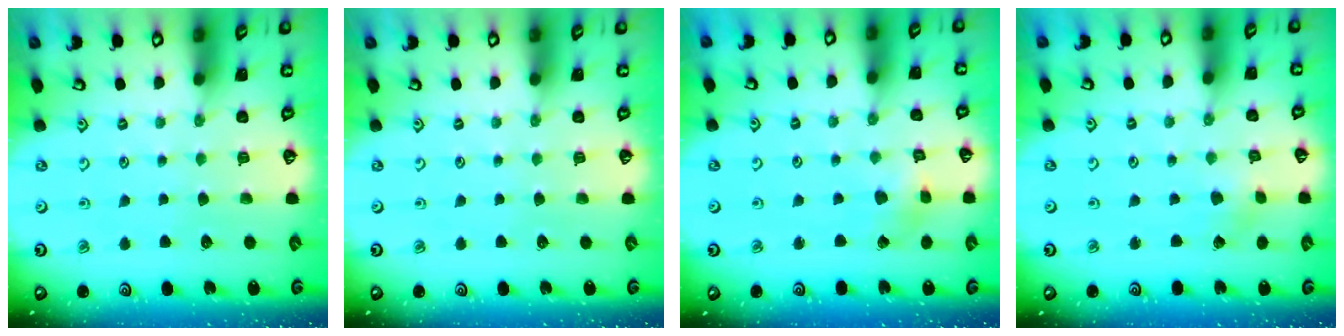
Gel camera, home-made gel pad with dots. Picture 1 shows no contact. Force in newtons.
{"total": 0.0}
{"total": 2.7, "press": 2.7, "slide": 0.2}
{"total": 1.3, "press": 1.3, "slide": 0.2}